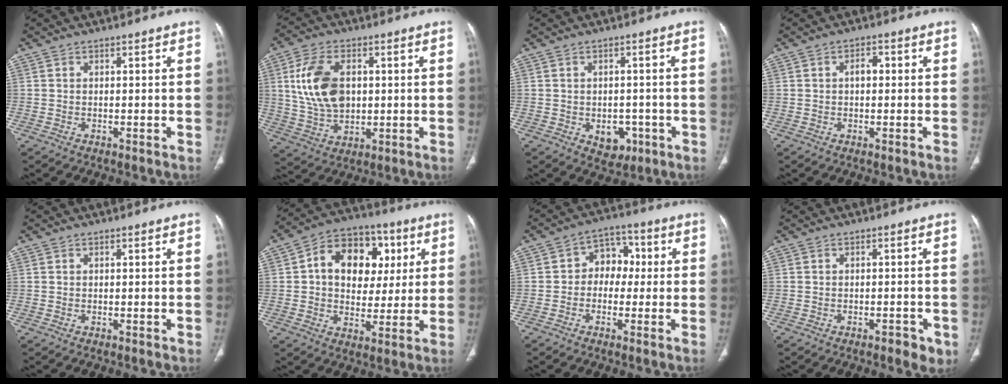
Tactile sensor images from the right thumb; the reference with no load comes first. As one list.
[{"total": 12.7, "force": [2.3, 8.1, 9.6], "torque": [-0.177, -0.003, 0.050]}, {"total": 5.2, "force": [-1.7, 3.9, 3.1], "torque": [-0.019, 0.008, -0.010]}, {"total": 2.2, "force": [0.2, 1.4, 1.7], "torque": [-0.026, 0.010, 0.000]}, {"total": 0.0}, {"total": 16.3, "force": [3.5, 12.1, 10.3], "torque": [-0.111, 0.012, 0.051]}, {"total": 7.6, "force": [0.1, 5.9, 4.8], "torque": [-0.028, 0.029, -0.012]}, {"total": 3.2, "force": [-1.5, 1.3, 2.5], "torque": [-0.030, 0.004, -0.013]}]